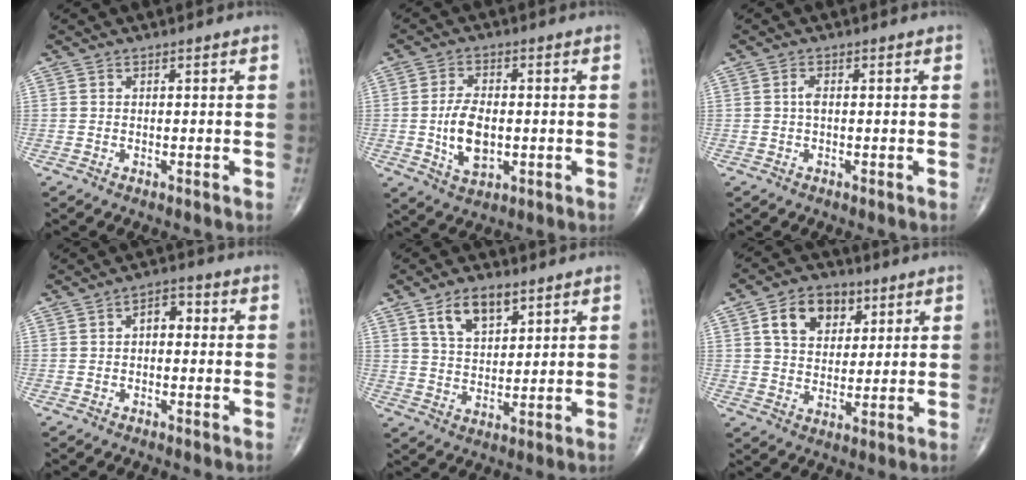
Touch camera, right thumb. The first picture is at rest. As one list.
[{"total": 8.5, "force": [-0.9, 4.8, 7.0], "torque": [-0.123, -0.003, -0.012]}, {"total": 1.4, "force": [0.0, 0.6, 1.2], "torque": [-0.024, 0.002, -0.002]}, {"total": 3.8, "force": [0.1, 2.4, 2.9], "torque": [-0.025, 0.013, -0.010]}, {"total": 8.6, "force": [4.6, 4.5, 5.6], "torque": [-0.082, -0.022, 0.086]}, {"total": 10.4, "force": [4.2, 7.3, 6.2], "torque": [-0.072, -0.010, 0.069]}]